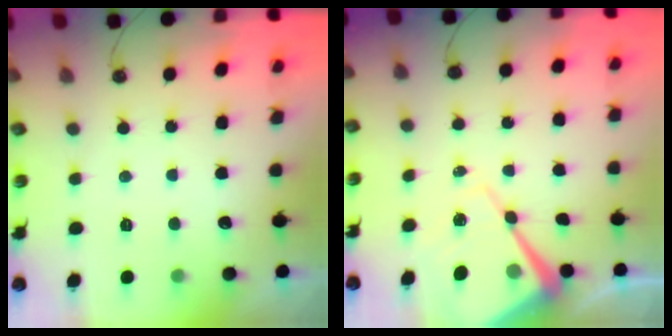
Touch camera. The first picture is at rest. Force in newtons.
{"total": 13.7, "press": 13.6, "slide": 1.2}